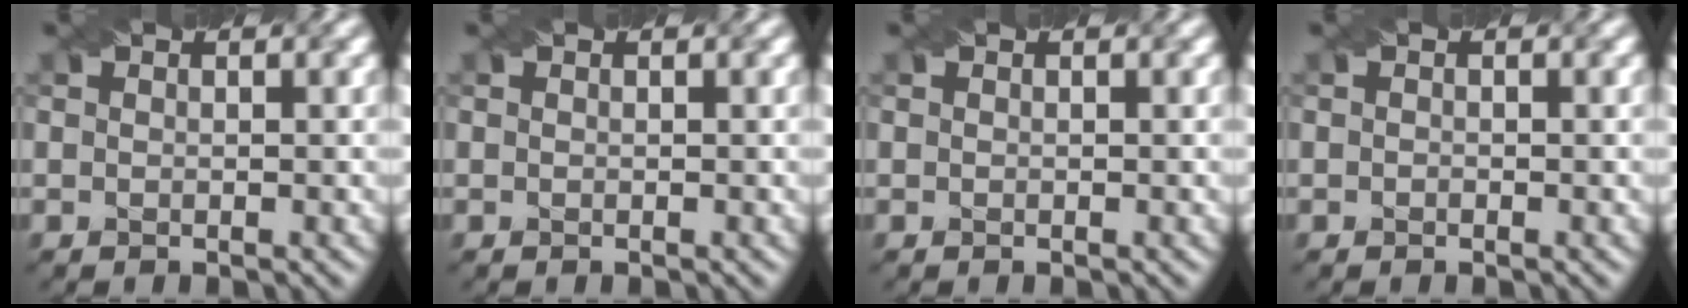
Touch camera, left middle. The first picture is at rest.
{"total": 0.0}
{"total": 0.0}
{"total": 0.0}